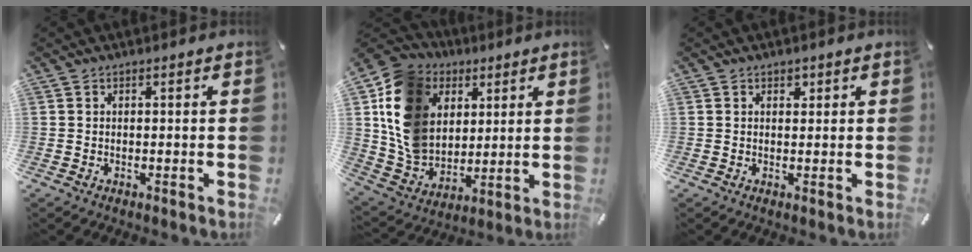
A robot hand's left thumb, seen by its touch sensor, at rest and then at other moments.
{"total": 16.0, "force": [3.9, 13.9, 6.9], "torque": [-0.161, -0.013, 0.080]}
{"total": 1.3, "force": [0.6, 1.1, 0.4], "torque": [-0.001, -0.001, 0.009]}